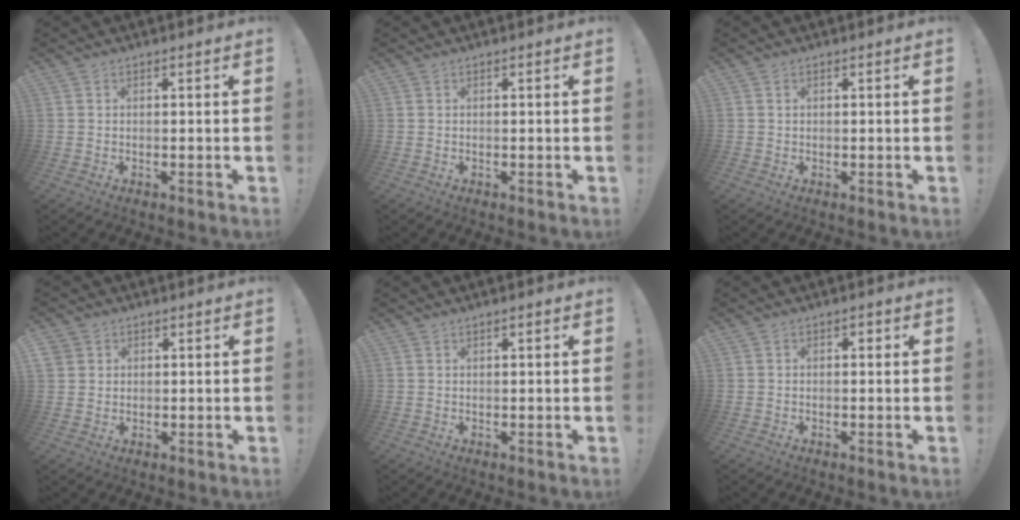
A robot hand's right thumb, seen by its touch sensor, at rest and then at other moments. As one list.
[{"total": 0.0}, {"total": 0.5, "force": [0.3, 0.4, 0.0], "torque": [-0.001, 0.001, 0.006]}, {"total": 3.5, "force": [1.8, 3.0, 0.6], "torque": [-0.005, -0.008, 0.034]}, {"total": 0.7, "force": [0.5, 0.2, 0.4], "torque": [0.001, -0.002, 0.007]}, {"total": 0.8, "force": [-0.2, 0.7, 0.4], "torque": [-0.004, 0.004, -0.006]}]